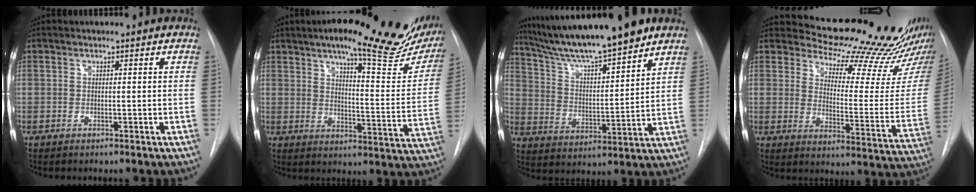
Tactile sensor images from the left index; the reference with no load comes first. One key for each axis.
{"total": 25.1, "fx": 18.5, "fy": 5.3, "fz": 16.0, "tx": -0.215, "ty": -0.013, "tz": 0.227}
{"total": 16.4, "fx": 13.9, "fy": 0.3, "fz": 8.7, "tx": -0.147, "ty": 0.005, "tz": 0.238}
{"total": 22.3, "fx": 20.4, "fy": 5.4, "fz": 7.3, "tx": -0.084, "ty": -0.094, "tz": 0.239}